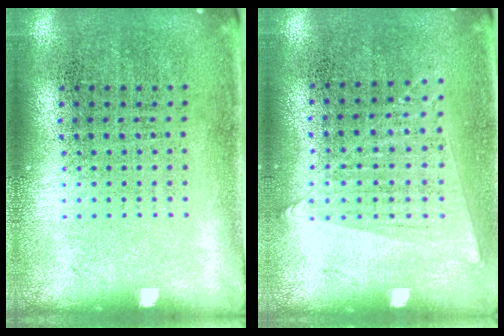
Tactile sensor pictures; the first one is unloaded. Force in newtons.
{"total": 1.0, "press": 0.9, "slide": 0.4}